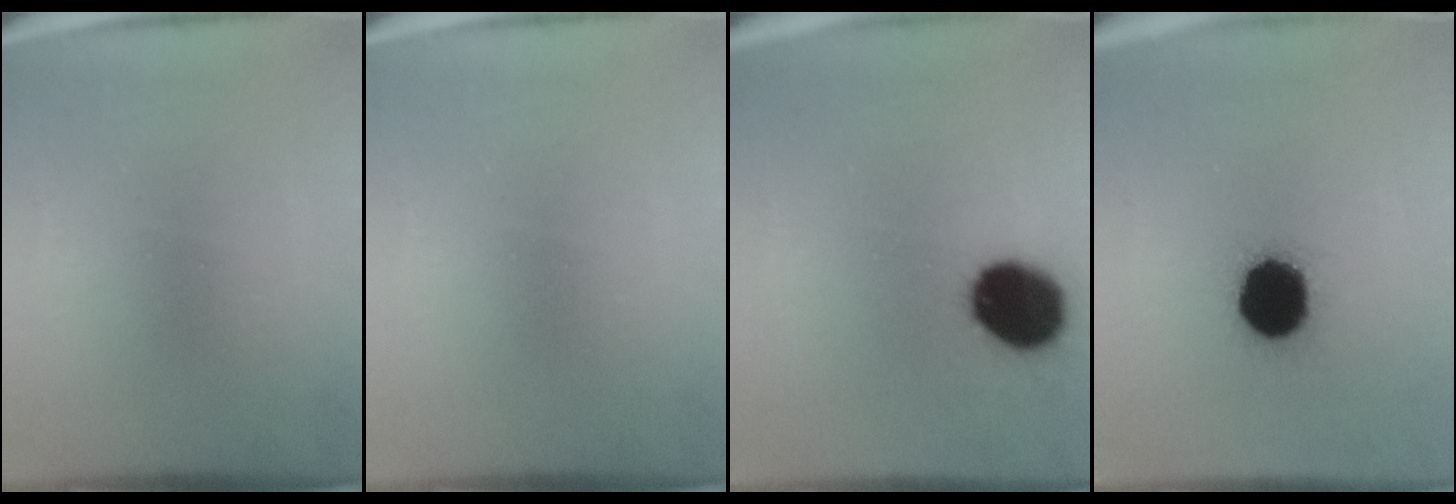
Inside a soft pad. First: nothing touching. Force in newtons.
{"total": 0.0}
{"total": 15.0}
{"total": 16.1}